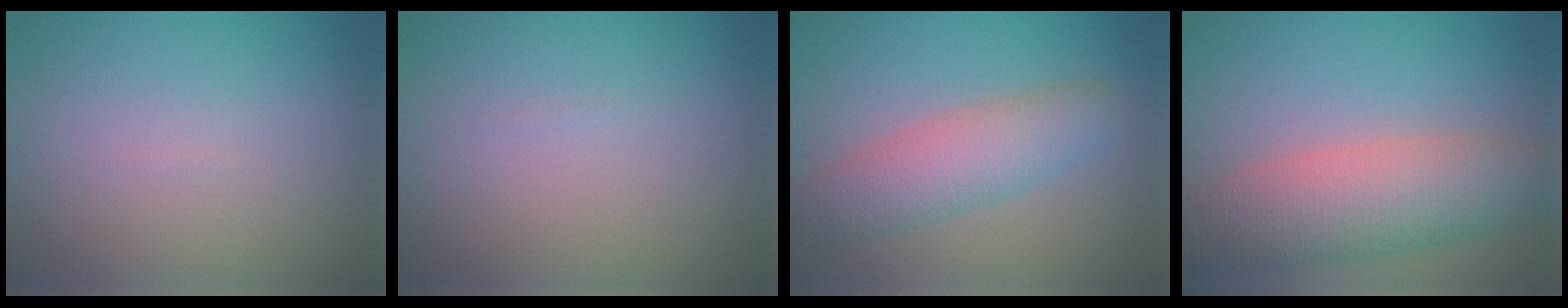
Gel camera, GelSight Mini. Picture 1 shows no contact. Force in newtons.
{"total": 0.0}
{"total": 5.2, "press": 5.2, "slide": 0.2}
{"total": 8.2, "press": 8.2, "slide": 0.3}